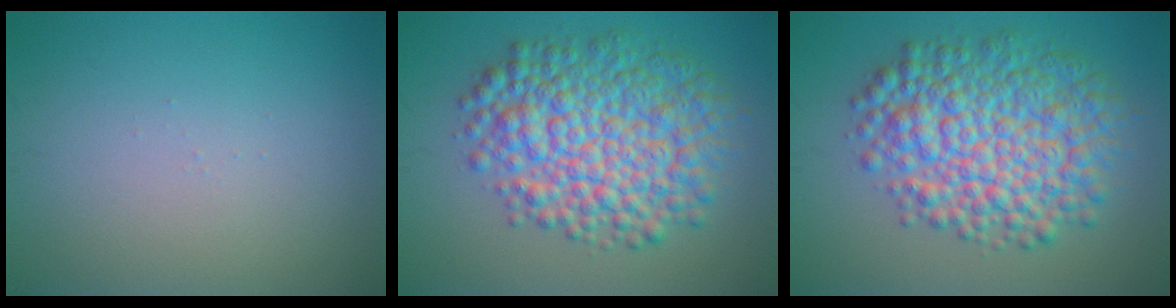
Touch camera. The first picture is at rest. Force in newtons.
{"total": 9.3, "press": 9.3, "slide": 0.1}
{"total": 9.3, "press": 9.3, "slide": 0.1}